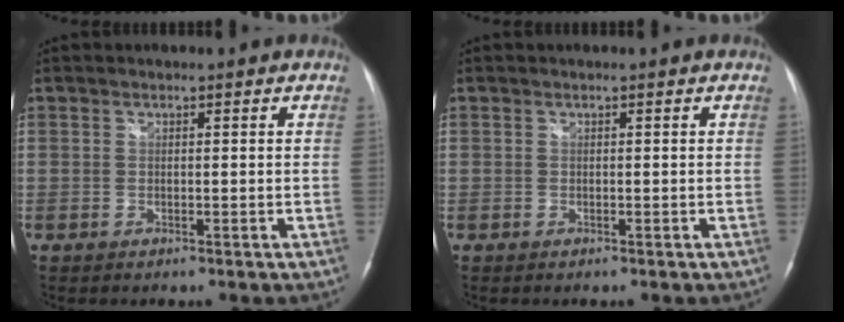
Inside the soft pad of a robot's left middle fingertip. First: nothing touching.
{"total": 0.0}